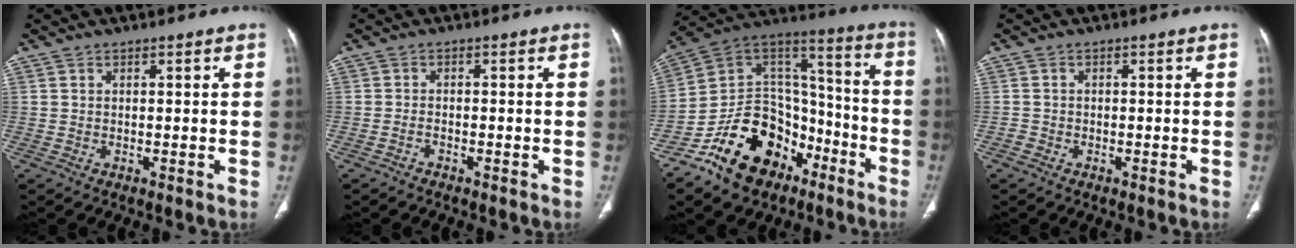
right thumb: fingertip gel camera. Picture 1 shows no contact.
{"total": 1.0, "force": [-0.8, 0.5, 0.2], "torque": [-0.003, 0.010, -0.015]}
{"total": 22.1, "force": [-12.5, 14.7, 10.8], "torque": [-0.132, 0.111, -0.207]}
{"total": 1.1, "force": [-0.7, 0.9, 0.0], "torque": [0.003, 0.005, -0.018]}